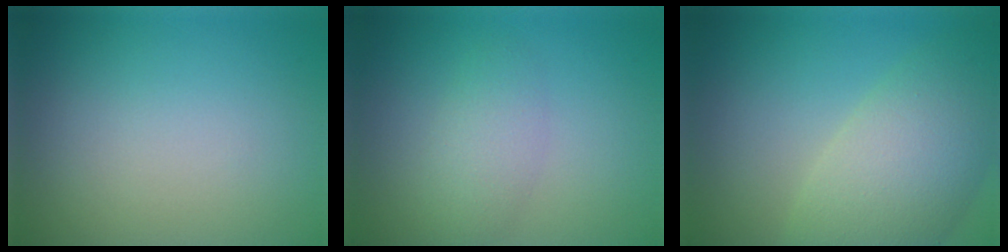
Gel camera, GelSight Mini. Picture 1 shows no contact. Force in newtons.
{"total": 2.6, "press": 2.6, "slide": 0.2}
{"total": 8.2, "press": 8.2, "slide": 0.5}